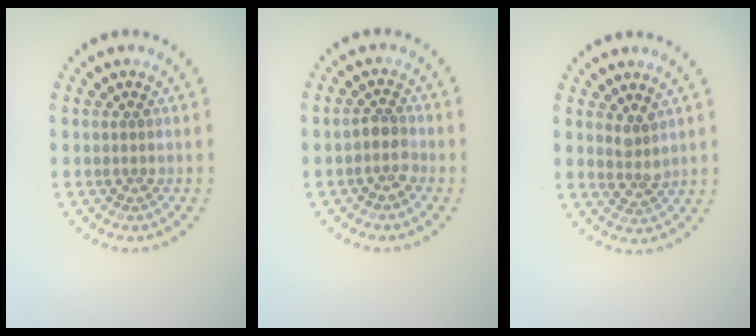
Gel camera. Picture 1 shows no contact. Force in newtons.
{"total": 1.9, "press": 1.6, "slide": 1.1}
{"total": 1.8, "press": 1.3, "slide": 1.2}